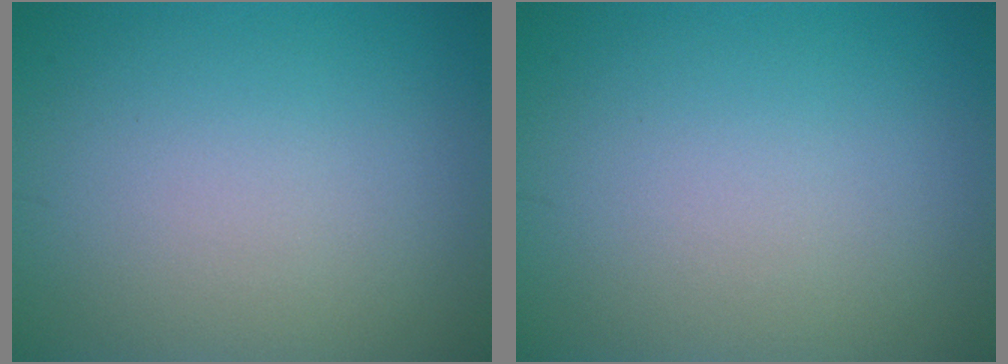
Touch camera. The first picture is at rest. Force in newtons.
{"total": 0.0}